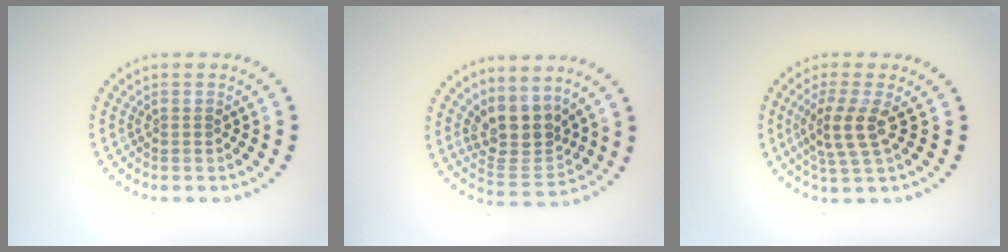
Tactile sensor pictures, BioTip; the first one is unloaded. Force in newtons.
{"total": 4.1, "press": 3.4, "slide": 2.3}
{"total": 3.2, "press": 2.7, "slide": 1.7}